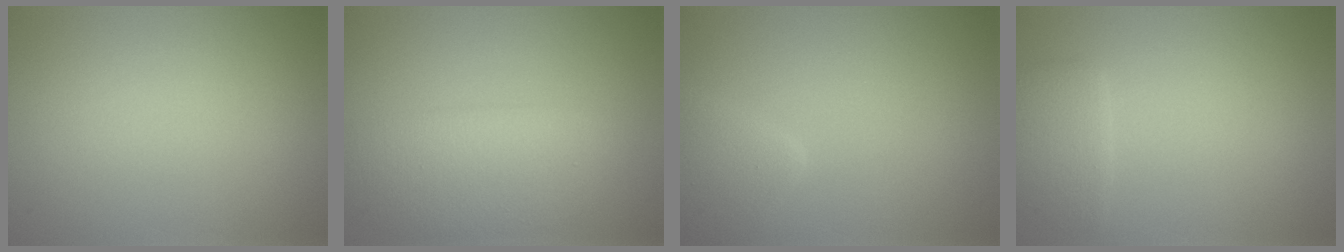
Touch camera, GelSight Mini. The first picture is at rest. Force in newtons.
{"total": 4.4, "press": 4.4, "slide": 0.1}
{"total": 2.6, "press": 2.6, "slide": 0.1}
{"total": 2.0, "press": 2.0, "slide": 0.3}